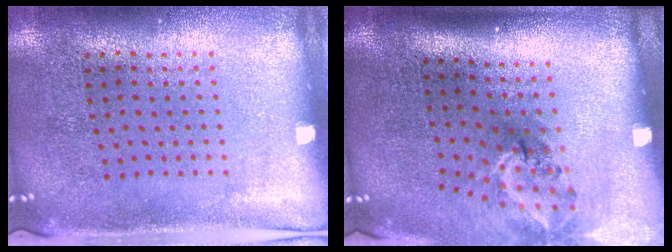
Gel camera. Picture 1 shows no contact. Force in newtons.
{"total": 1.9, "press": 1.3, "slide": 1.4}